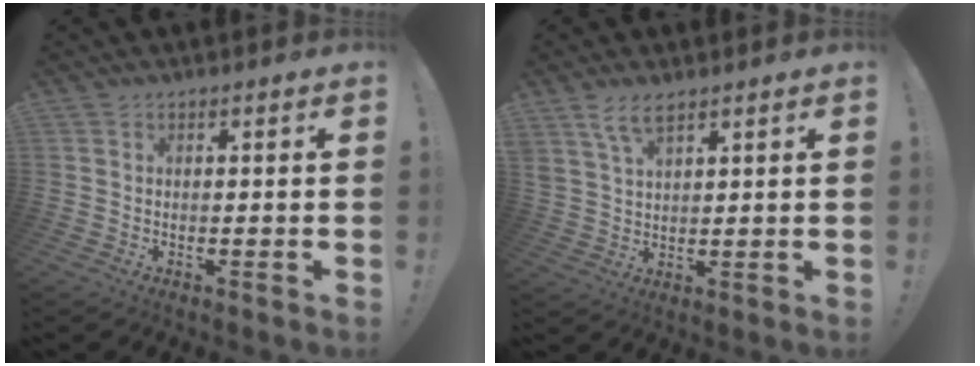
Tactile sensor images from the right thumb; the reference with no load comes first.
{"total": 6.0, "force": [4.1, 2.5, 3.6], "torque": [-0.076, -0.011, 0.078]}